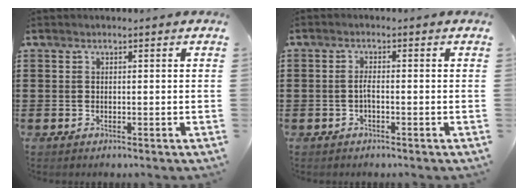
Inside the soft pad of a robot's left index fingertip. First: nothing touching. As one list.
[{"total": 1.6, "force": [-0.6, 0.3, 1.4], "torque": [-0.030, 0.002, -0.011]}]